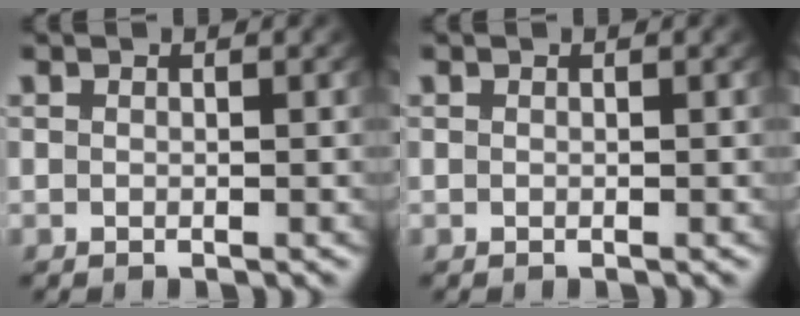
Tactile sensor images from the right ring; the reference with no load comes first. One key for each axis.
{"total": 0.0}